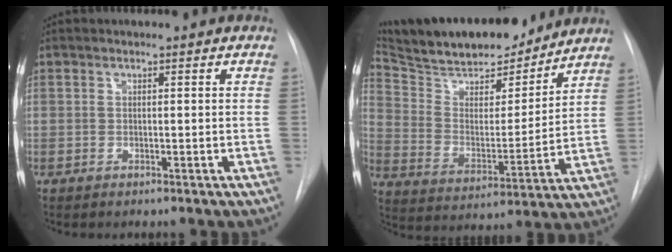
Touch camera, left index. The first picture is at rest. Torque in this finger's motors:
{"motor_torque": [-0.23, -0.69, 0.16, 0.03]}